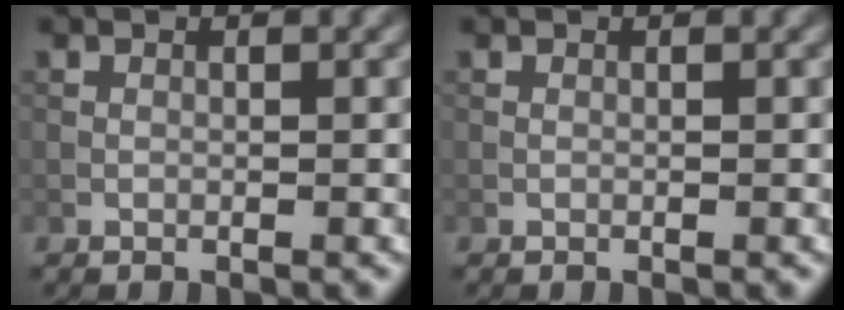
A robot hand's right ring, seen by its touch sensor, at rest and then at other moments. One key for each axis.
{"total": 0.0}